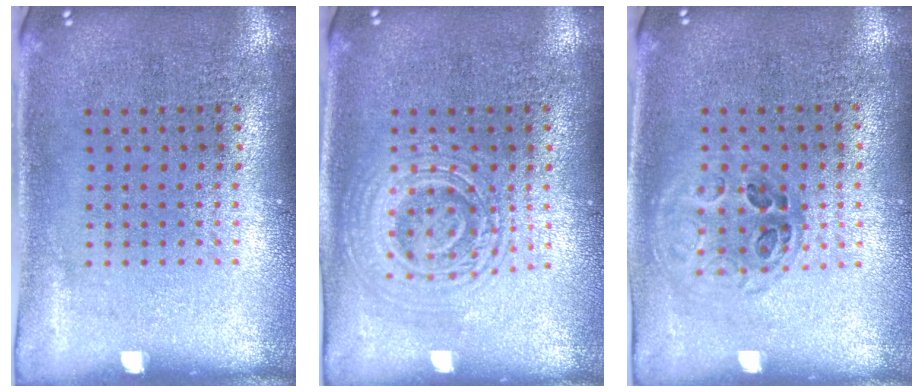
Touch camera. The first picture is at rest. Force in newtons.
{"total": 2.8, "press": 2.8, "slide": 0.6}
{"total": 1.0, "press": 0.9, "slide": 0.4}